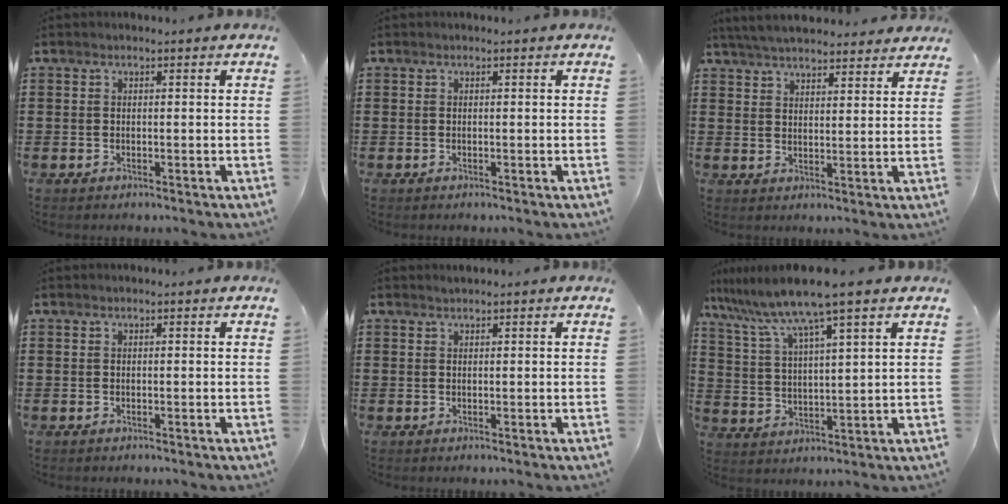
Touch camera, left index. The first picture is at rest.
{"total": 0.0}
{"total": 5.2, "force": [5.0, 0.5, 1.3], "torque": [-0.039, -0.014, 0.092]}
{"total": 0.0}
{"total": 0.6, "force": [0.5, 0.1, 0.2], "torque": [-0.006, -0.001, 0.011]}
{"total": 8.7, "force": [6.8, -0.9, 5.2], "torque": [-0.126, -0.042, 0.112]}